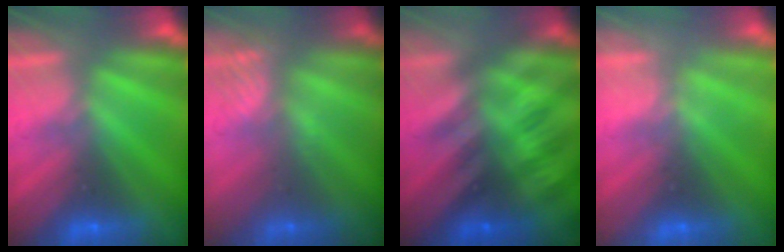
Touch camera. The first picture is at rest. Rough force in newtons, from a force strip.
{"total": 2.4}
{"total": 2.9}
{"total": 2.0}